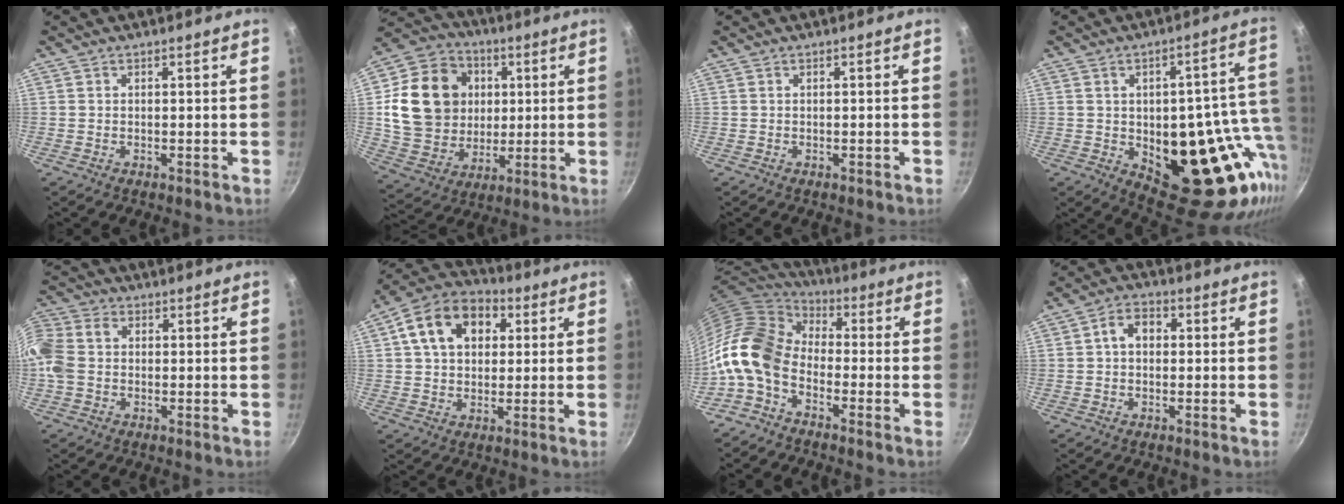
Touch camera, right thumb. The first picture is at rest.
{"total": 20.7, "force": [3.2, 17.1, 11.2], "torque": [-0.181, 0.005, 0.066]}
{"total": 0.0}
{"total": 24.4, "force": [-3.2, 12.6, 20.7], "torque": [-0.206, -0.012, -0.020]}
{"total": 11.5, "force": [-0.3, 9.2, 6.9], "torque": [-0.157, 0.030, -0.023]}
{"total": 14.4, "force": [4.2, 10.4, 9.1], "torque": [-0.132, 0.021, 0.053]}
{"total": 15.2, "force": [-3.6, 9.9, 10.9], "torque": [-0.193, 0.044, -0.098]}
{"total": 5.2, "force": [0.6, 3.8, 3.4], "torque": [-0.037, 0.013, 0.000]}